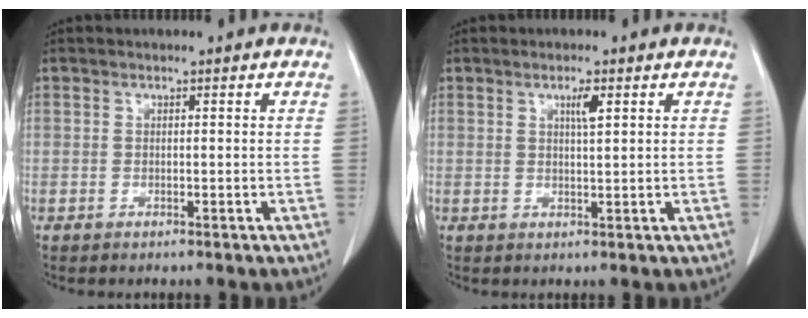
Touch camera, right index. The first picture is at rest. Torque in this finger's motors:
{"motor_torque": [0.14, 0.10, 0.03, 0.02]}